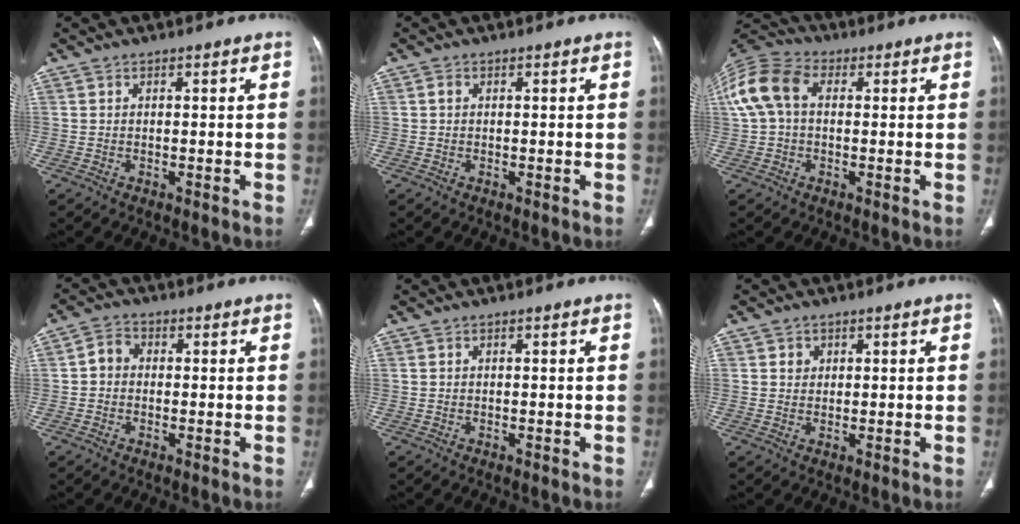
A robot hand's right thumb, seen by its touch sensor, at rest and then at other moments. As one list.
[{"total": 0.9, "force": [0.1, 0.8, 0.5], "torque": [-0.006, 0.002, 0.000]}, {"total": 11.3, "force": [1.6, 7.9, 7.9], "torque": [-0.170, 0.037, 0.023]}, {"total": 3.6, "force": [-0.2, 3.0, 1.9], "torque": [-0.023, 0.012, -0.013]}, {"total": 0.0}, {"total": 2.0, "force": [0.7, 1.8, 0.5], "torque": [0.004, -0.003, 0.010]}]